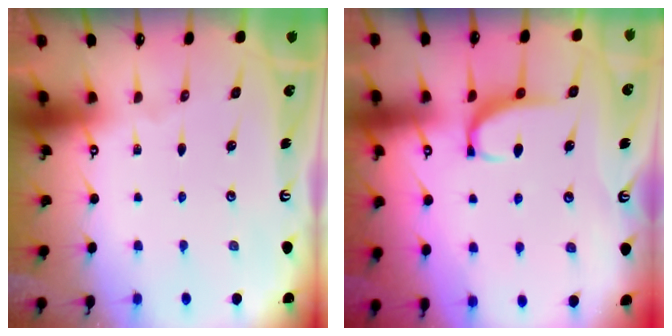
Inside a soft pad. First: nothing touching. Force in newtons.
{"total": 2.9, "press": 2.7, "slide": 0.9}